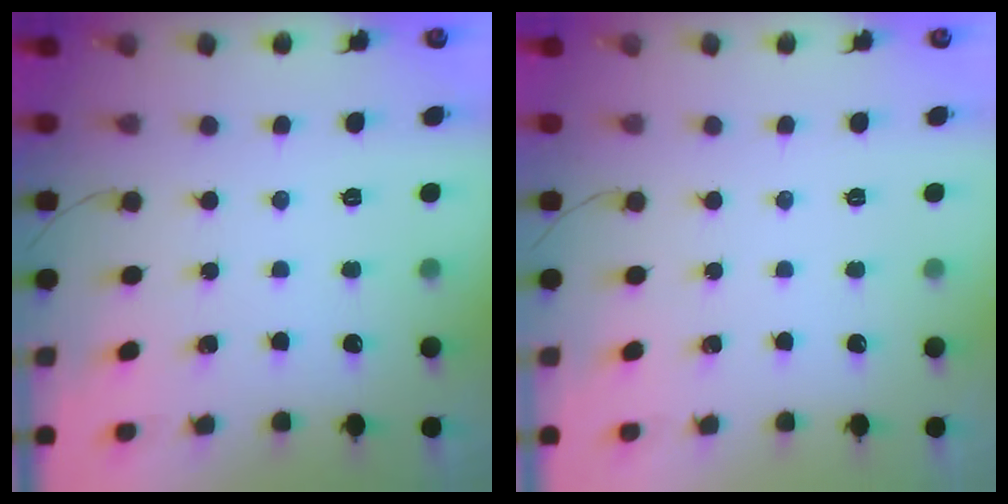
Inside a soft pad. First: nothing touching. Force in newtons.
{"total": 0.0}